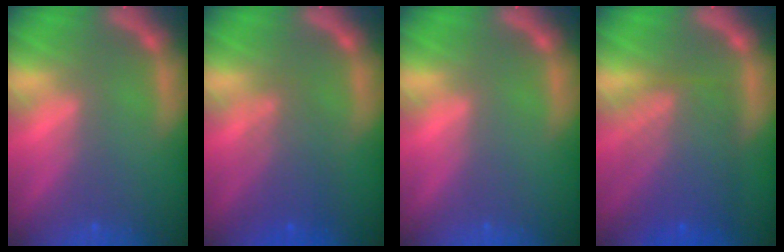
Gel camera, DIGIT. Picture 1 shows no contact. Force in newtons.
{"total": 4.1}
{"total": 0.0}
{"total": 8.0}